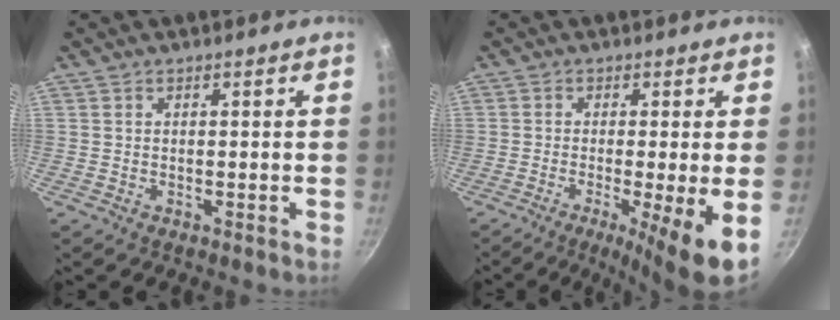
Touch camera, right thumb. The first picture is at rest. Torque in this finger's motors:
{"motor_torque": [-0.19, 0.74, 0.08, -0.05, 0.09]}